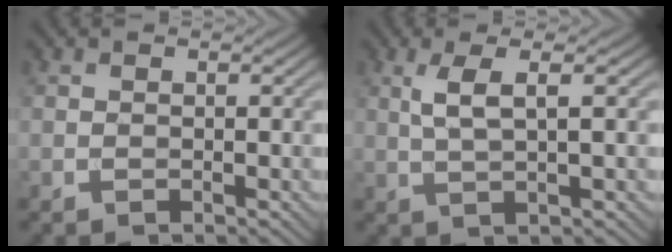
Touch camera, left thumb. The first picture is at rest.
{"total": 4.0, "force": [1.1, 0.7, 3.7], "torque": [-0.075, 0.007, 0.023]}